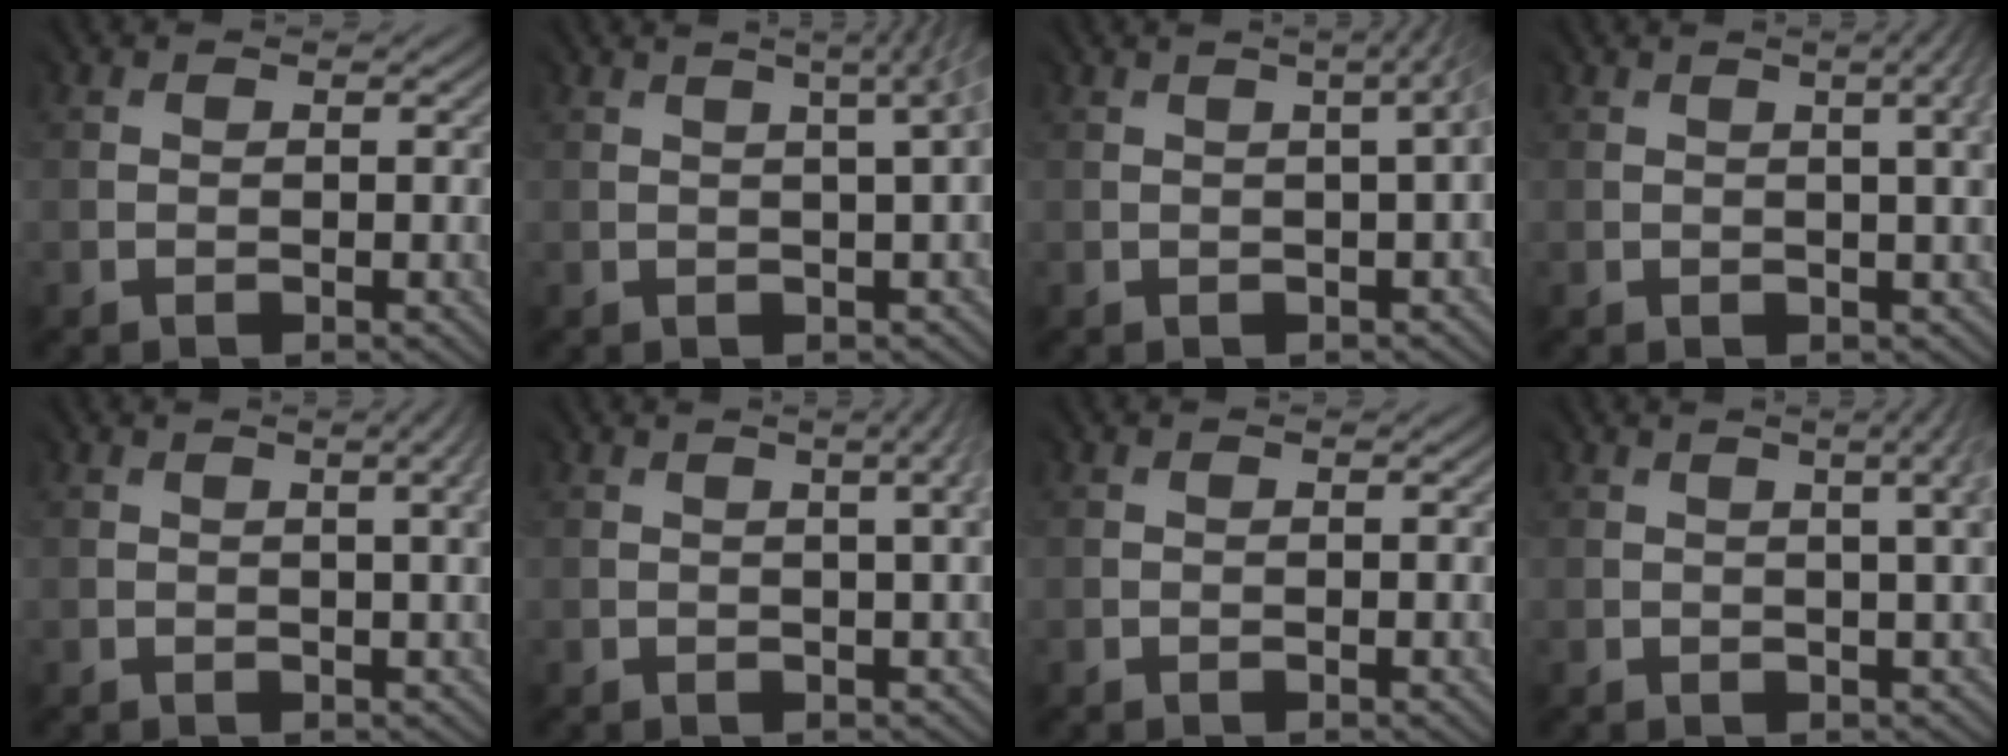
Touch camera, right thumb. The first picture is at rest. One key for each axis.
{"total": 4.7, "fx": 1.6, "fy": 1.4, "fz": 4.2, "tx": -0.024, "ty": 0.039, "tz": -0.001}
{"total": 3.4, "fx": 0.5, "fy": 1.0, "fz": 3.3, "tx": -0.012, "ty": 0.029, "tz": -0.012}
{"total": 4.8, "fx": 1.4, "fy": 1.6, "fz": 4.4, "tx": -0.019, "ty": 0.023, "tz": -0.001}
{"total": 3.3, "fx": 0.9, "fy": 0.8, "fz": 3.0, "tx": -0.013, "ty": 0.012, "tz": 0.006}
{"total": 3.4, "fx": 1.4, "fy": 1.0, "fz": 3.0, "tx": -0.011, "ty": 0.023, "tz": -0.004}
{"total": 0.0}
{"total": 4.5, "fx": 1.7, "fy": 1.4, "fz": 4.0, "tx": -0.020, "ty": 0.027, "tz": 0.001}